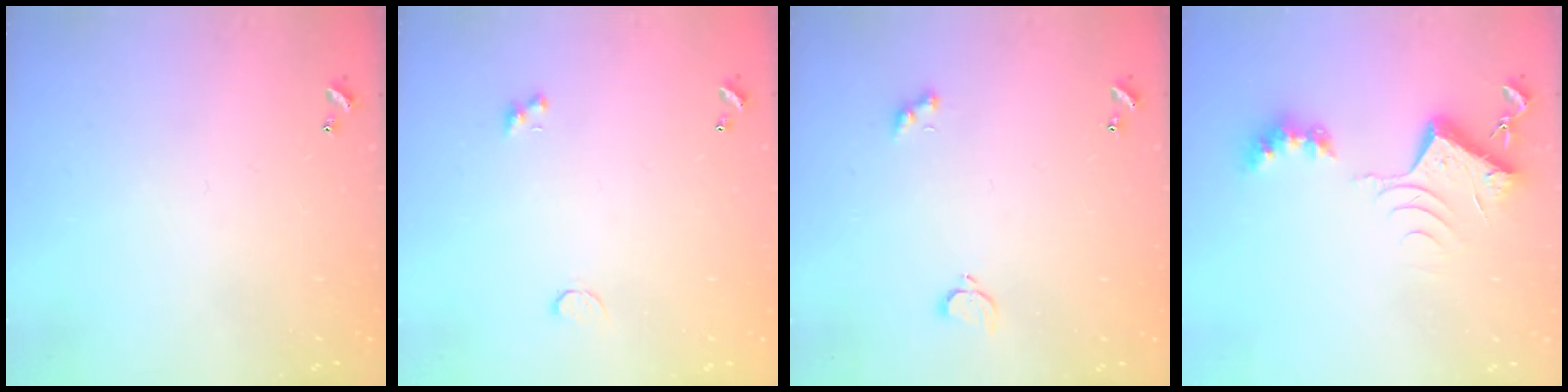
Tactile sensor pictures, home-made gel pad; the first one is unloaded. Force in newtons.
{"total": 0.8, "press": 0.7, "slide": 0.4}
{"total": 2.1, "press": 2.1, "slide": 0.5}
{"total": 8.0, "press": 8.0, "slide": 0.9}